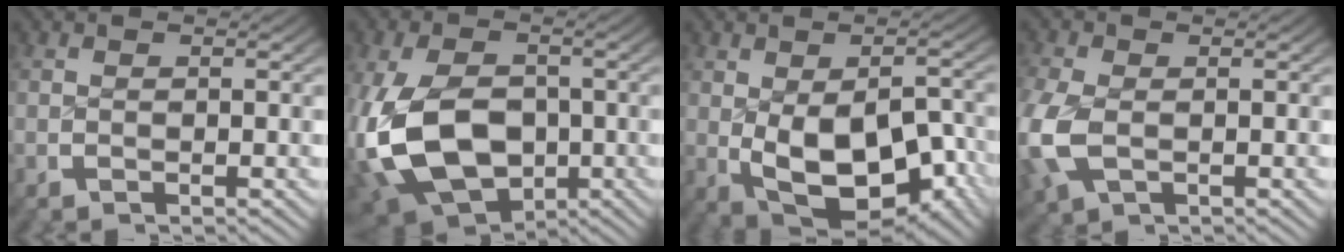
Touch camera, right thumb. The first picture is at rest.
{"total": 15.0, "force": [-2.7, 10.6, 10.2], "torque": [-0.258, -0.066, -0.012]}
{"total": 12.2, "force": [-2.8, 7.4, 9.3], "torque": [-0.182, -0.059, -0.007]}
{"total": 5.4, "force": [-0.8, 4.0, 3.6], "torque": [-0.123, -0.021, 0.004]}